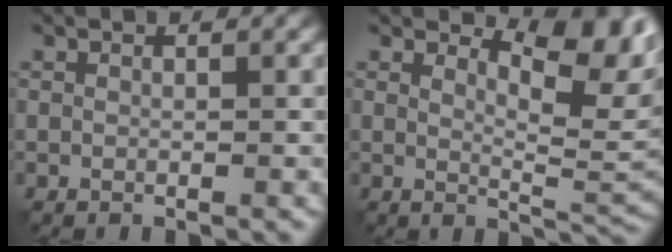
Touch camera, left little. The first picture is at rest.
{"total": 5.2, "force": [2.8, 1.9, 3.9], "torque": [-0.060, -0.010, 0.041]}